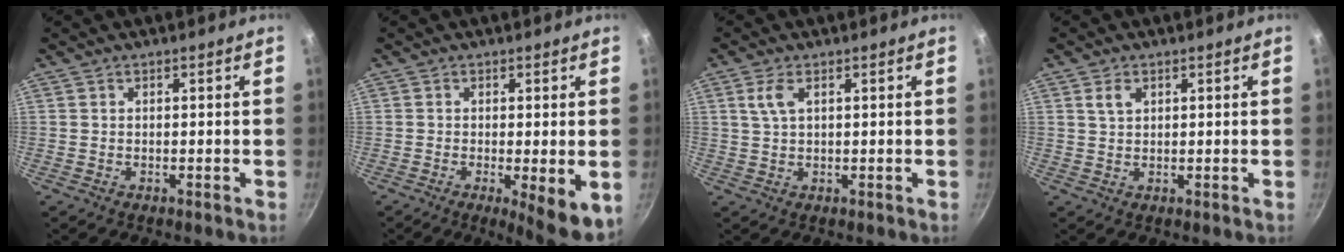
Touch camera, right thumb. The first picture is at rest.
{"total": 7.8, "force": [-2.3, 1.9, 7.2], "torque": [-0.104, -0.021, -0.034]}
{"total": 3.3, "force": [1.3, 1.5, 2.7], "torque": [-0.066, 0.006, 0.029]}
{"total": 2.5, "force": [1.2, 1.5, 1.6], "torque": [-0.026, -0.003, 0.027]}